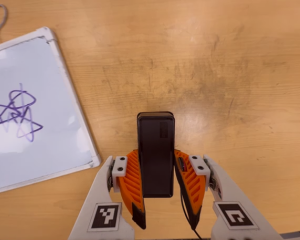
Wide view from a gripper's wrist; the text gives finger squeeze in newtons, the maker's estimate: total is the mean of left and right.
{"total": 4.1, "left": 2.9, "right": 5.3}